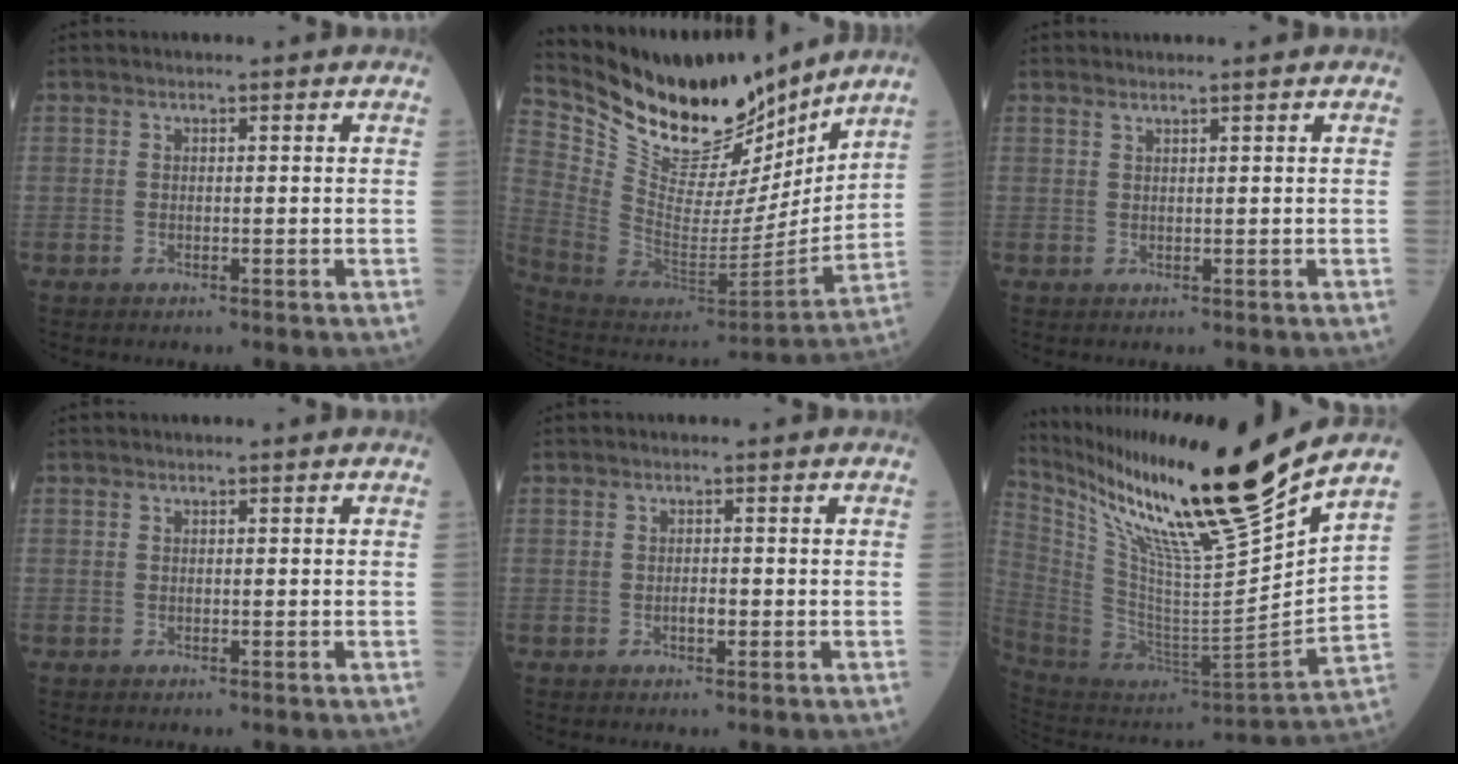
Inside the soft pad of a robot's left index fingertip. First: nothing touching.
{"total": 21.1, "force": [18.0, 6.1, 9.1], "torque": [-0.168, -0.031, 0.320]}
{"total": 1.0, "force": [0.8, -0.3, 0.5], "torque": [-0.016, -0.002, 0.021]}
{"total": 0.0}
{"total": 1.1, "force": [-0.3, 0.4, 0.9], "torque": [-0.017, -0.001, -0.007]}
{"total": 26.2, "force": [19.7, -1.5, 17.3], "torque": [-0.290, -0.056, 0.346]}